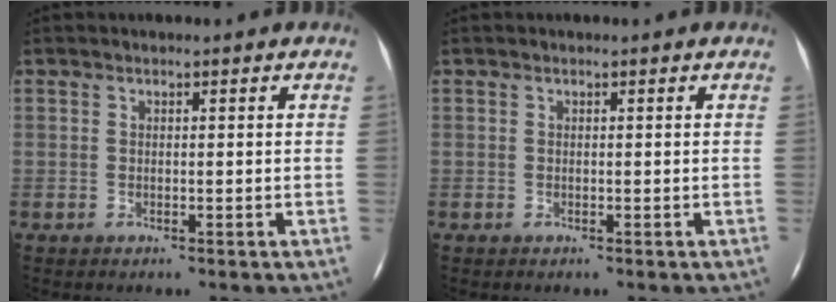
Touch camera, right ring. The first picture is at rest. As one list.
[{"total": 0.0}]